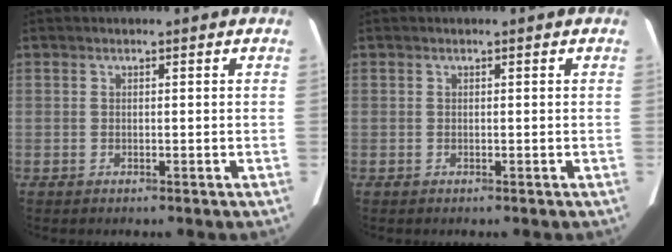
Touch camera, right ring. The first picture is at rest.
{"total": 0.0}